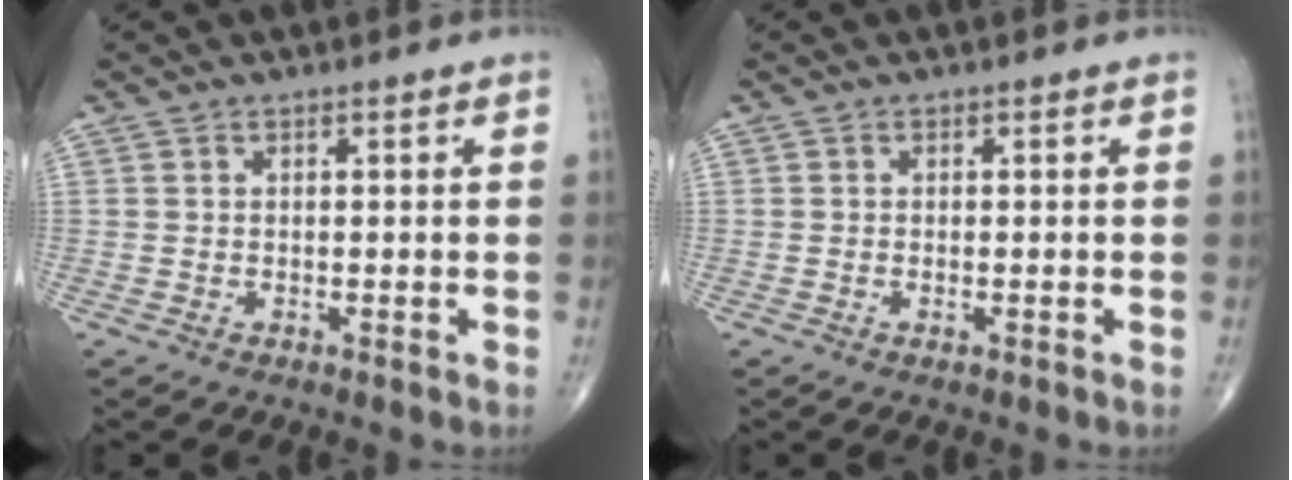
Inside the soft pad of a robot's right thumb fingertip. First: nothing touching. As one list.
[{"total": 0.5, "force": [-0.2, 0.2, 0.5], "torque": [-0.008, 0.003, -0.003]}]